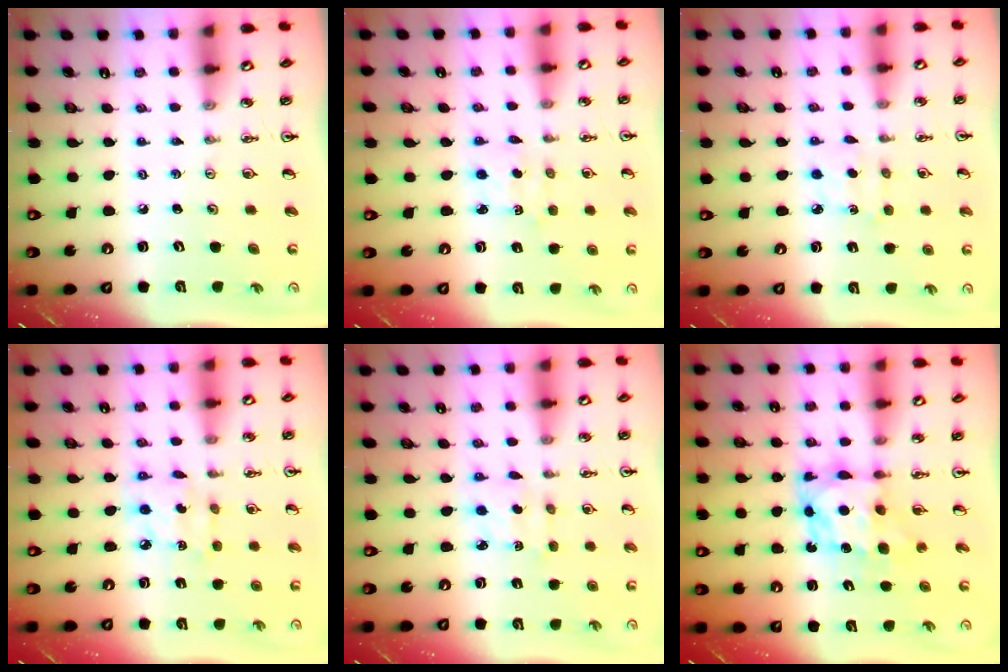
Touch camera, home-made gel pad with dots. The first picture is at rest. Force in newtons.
{"total": 1.8, "press": 1.8, "slide": 0.2}
{"total": 4.7, "press": 4.7, "slide": 0.3}
{"total": 6.8, "press": 6.8, "slide": 0.4}
{"total": 2.8, "press": 2.7, "slide": 0.7}
{"total": 7.8, "press": 7.8, "slide": 0.7}